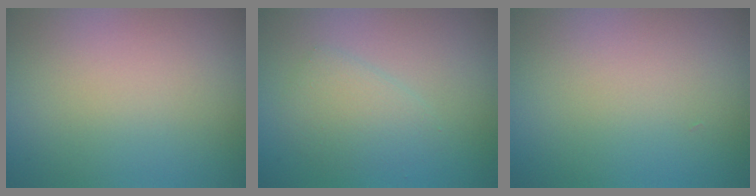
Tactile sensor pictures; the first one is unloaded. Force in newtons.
{"total": 2.4, "press": 2.4, "slide": 0.1}
{"total": 0.0}